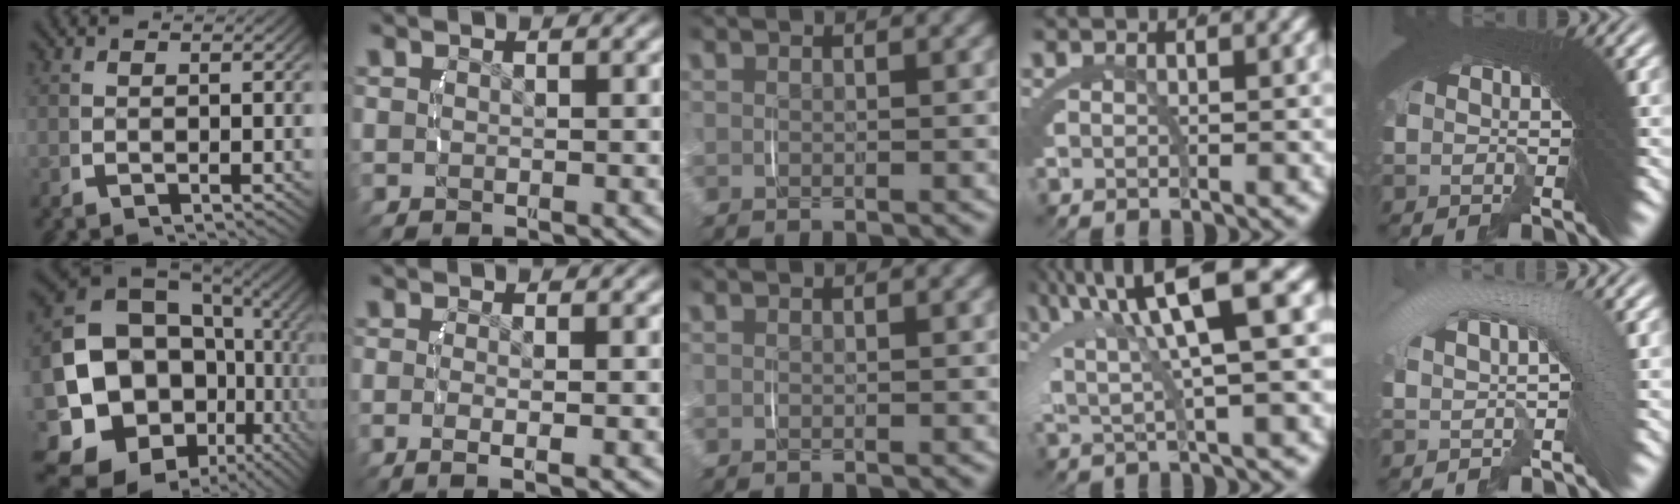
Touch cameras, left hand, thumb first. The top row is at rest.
{"thumb": {"total": 21.4, "force": [-4.0, 16.2, 13.4], "torque": [-0.284, -0.081, -0.046]}, "index": {"total": 2.3, "force": [-1.2, 0.4, 2.0], "torque": [-0.050, -0.011, -0.014]}, "ring": {"total": 7.9, "force": [3.2, 2.1, 6.9], "torque": [-0.116, 0.015, 0.051]}, "little": {"total": 5.2, "force": [0.7, 2.7, 4.4], "torque": [-0.073, 0.019, 0.004]}}